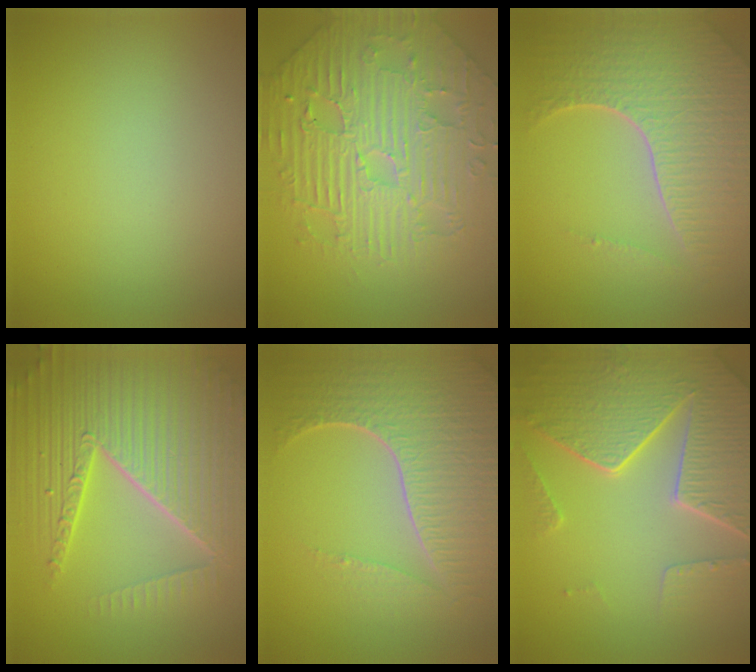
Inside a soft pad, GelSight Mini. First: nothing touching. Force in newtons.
{"total": 6.9, "press": 5.9, "slide": 3.5}
{"total": 7.2, "press": 5.2, "slide": 4.9}
{"total": 10.4, "press": 6.5, "slide": 8.1}
{"total": 7.5, "press": 5.5, "slide": 5.2}
{"total": 8.4, "press": 6.1, "slide": 5.8}